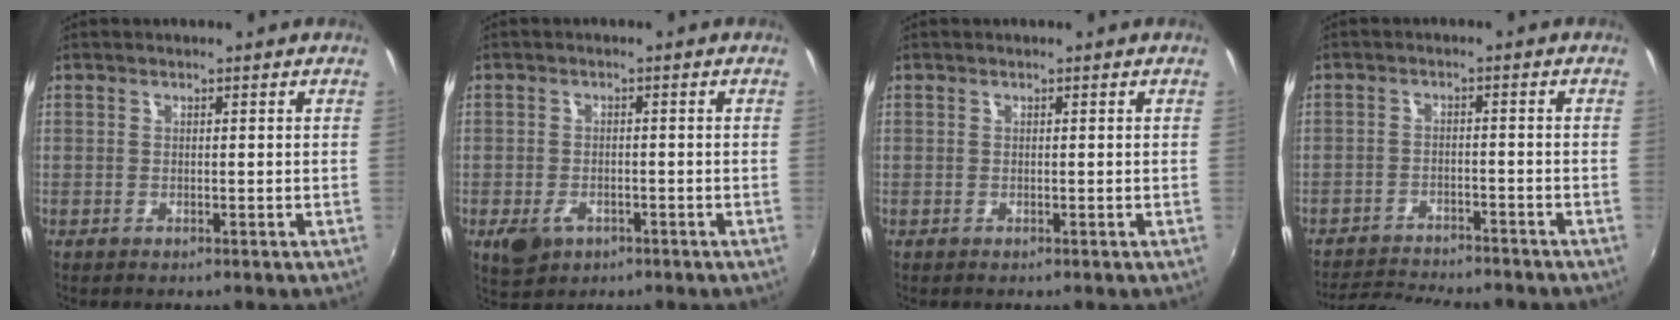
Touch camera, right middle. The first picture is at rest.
{"total": 5.1, "force": [-2.5, 3.4, 3.0], "torque": [-0.069, -0.009, -0.040]}
{"total": 0.0}
{"total": 10.8, "force": [-10.0, 1.6, 3.6], "torque": [-0.091, -0.013, -0.154]}